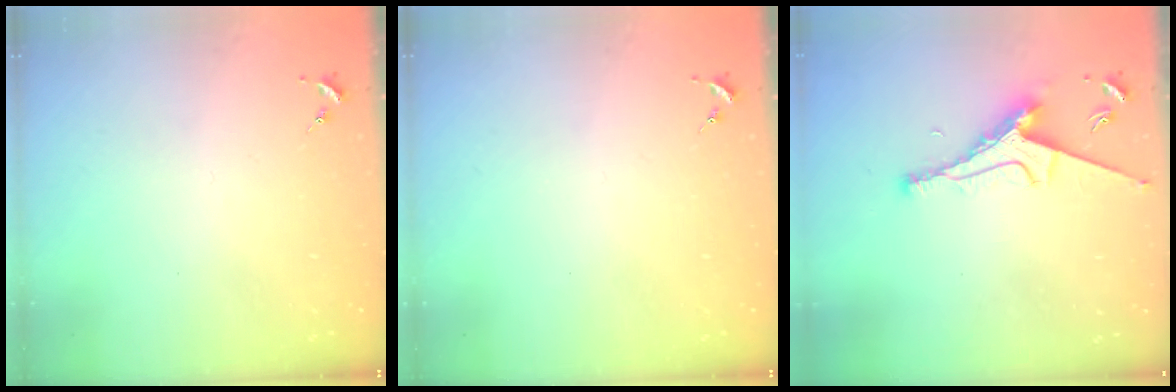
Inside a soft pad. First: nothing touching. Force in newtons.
{"total": 0.0}
{"total": 8.3, "press": 8.2, "slide": 1.1}